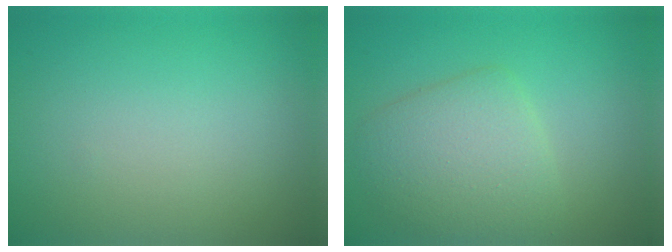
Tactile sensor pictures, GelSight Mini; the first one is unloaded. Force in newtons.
{"total": 4.5, "press": 4.5, "slide": 0.2}